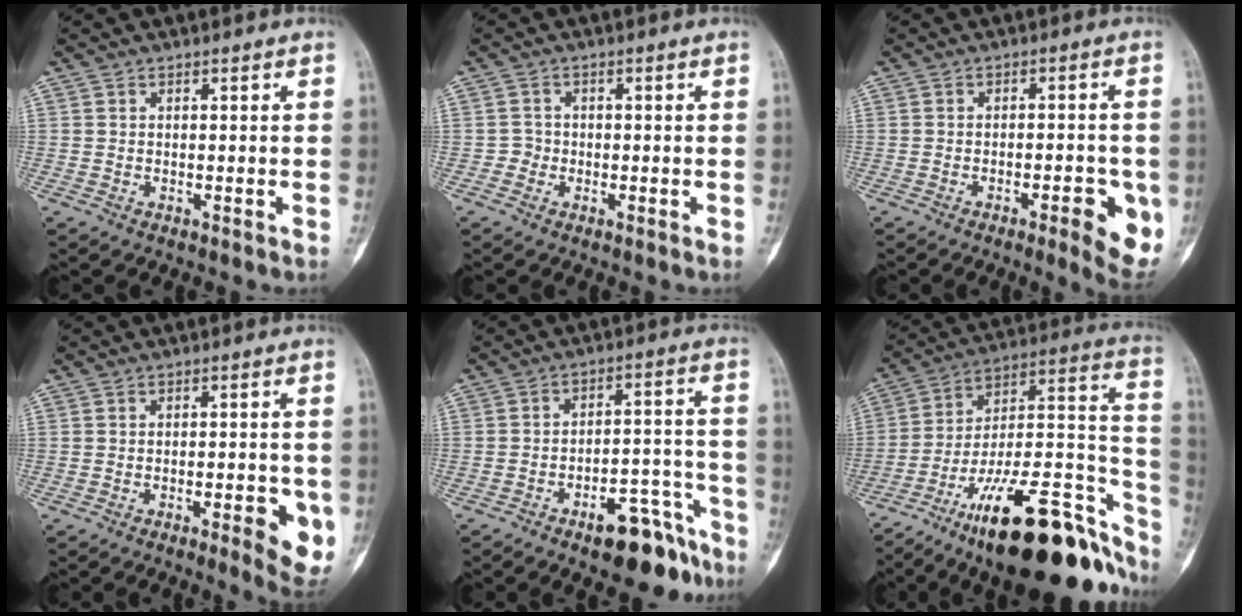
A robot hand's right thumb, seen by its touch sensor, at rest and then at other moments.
{"total": 1.4, "force": [-0.6, 1.3, 0.1], "torque": [0.013, 0.008, -0.017]}
{"total": 8.7, "force": [-3.3, 2.7, 7.6], "torque": [-0.077, 0.006, -0.037]}
{"total": 8.0, "force": [-2.8, 2.6, 7.1], "torque": [-0.070, -0.001, -0.030]}
{"total": 13.1, "force": [-8.9, 5.2, 8.2], "torque": [-0.075, 0.081, -0.126]}
{"total": 34.1, "force": [-18.5, 12.1, 26.0], "torque": [-0.276, 0.091, -0.288]}